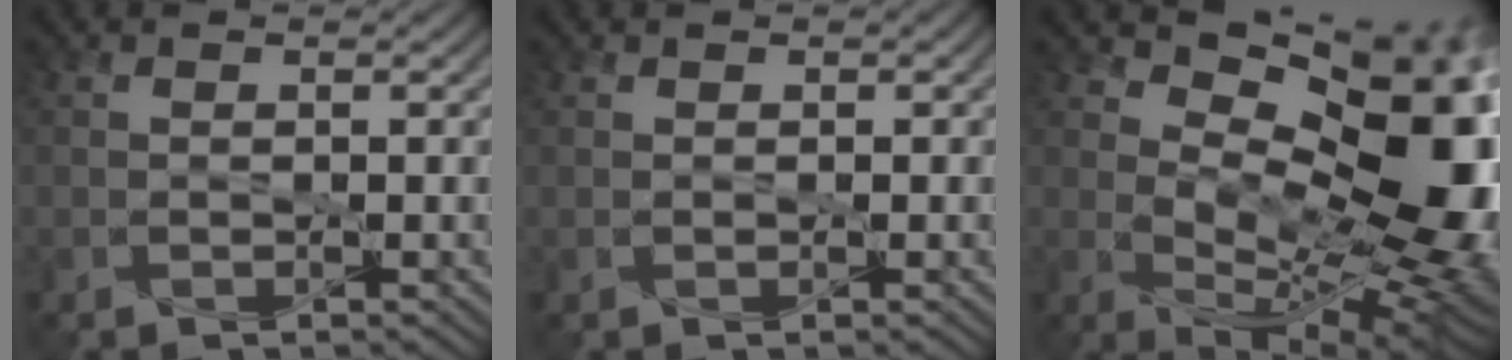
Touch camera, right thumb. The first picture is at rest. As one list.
[{"total": 0.5, "force": [0.4, 0.3, 0.2], "torque": [-0.007, -0.003, 0.009]}, {"total": 19.1, "force": [4.1, 10.6, 15.3], "torque": [-0.185, -0.002, 0.084]}]